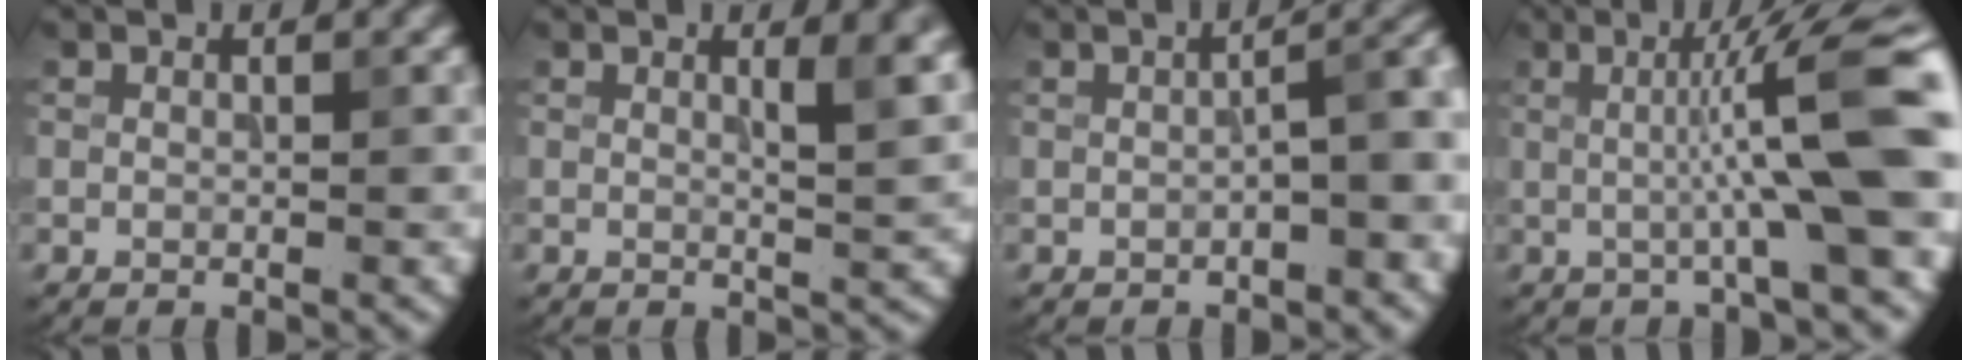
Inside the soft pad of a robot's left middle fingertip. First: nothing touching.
{"total": 3.2, "force": [1.1, 0.8, 2.9], "torque": [-0.033, -0.002, 0.015]}
{"total": 4.2, "force": [-0.7, 1.2, 3.9], "torque": [-0.054, 0.011, -0.010]}
{"total": 9.4, "force": [0.5, 1.3, 9.2], "torque": [-0.124, 0.004, 0.005]}